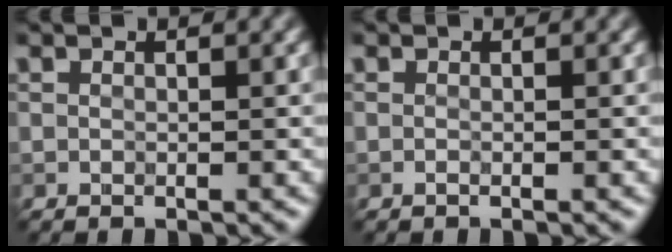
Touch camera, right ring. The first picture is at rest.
{"total": 0.6, "force": [-0.3, 0.1, 0.5], "torque": [-0.003, -0.004, -0.011]}